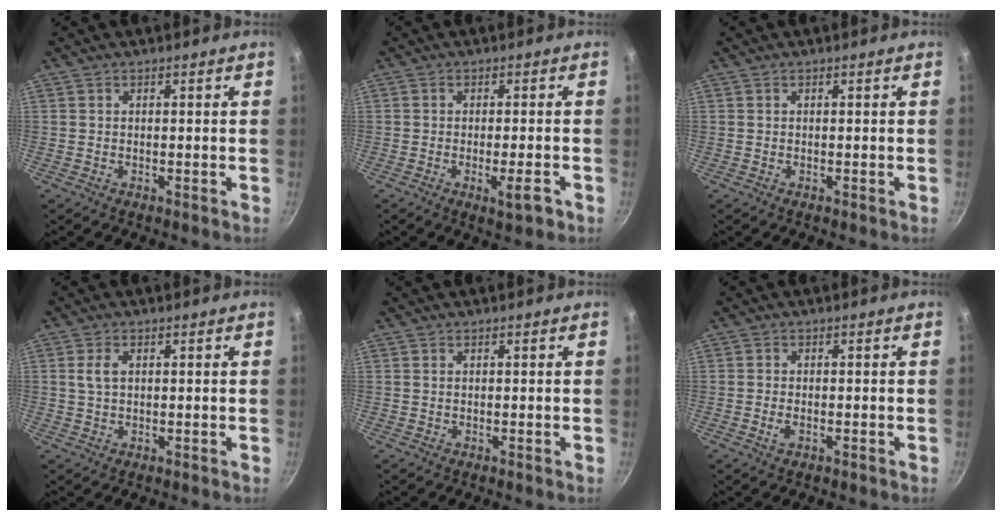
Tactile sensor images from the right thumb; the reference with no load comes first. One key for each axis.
{"total": 4.5, "fx": -1.9, "fy": 1.1, "fz": 3.9, "tx": -0.054, "ty": 0.006, "tz": -0.026}
{"total": 0.0}
{"total": 2.9, "fx": 0.6, "fy": 1.7, "fz": 2.2, "tx": -0.043, "ty": 0.004, "tz": 0.012}
{"total": 0.0}
{"total": 1.9, "fx": -0.7, "fy": 1.0, "fz": 1.4, "tx": -0.032, "ty": 0.002, "tz": -0.014}